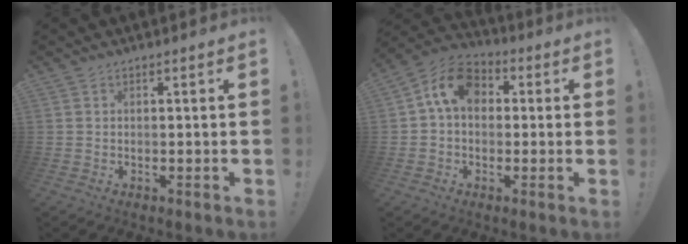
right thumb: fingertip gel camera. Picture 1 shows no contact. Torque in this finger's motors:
{"motor_torque": [0.70, 1.32, 0.08, 0.08, 0.08]}